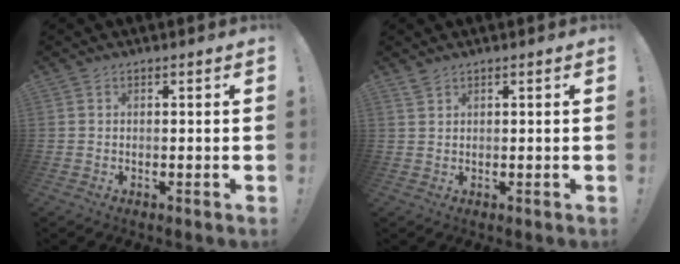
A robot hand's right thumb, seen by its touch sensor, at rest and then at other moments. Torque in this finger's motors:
{"motor_torque": [-0.44, 0.56, -0.15, 0.41, -0.06]}